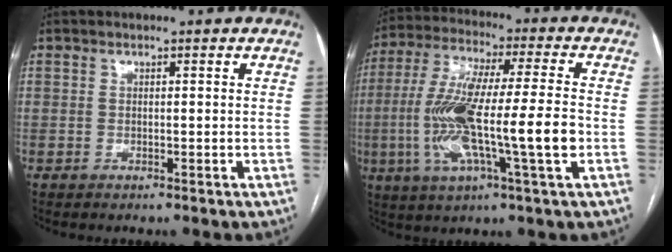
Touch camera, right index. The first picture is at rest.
{"total": 16.7, "force": [-3.0, 1.0, 16.4], "torque": [-0.322, -0.004, -0.057]}